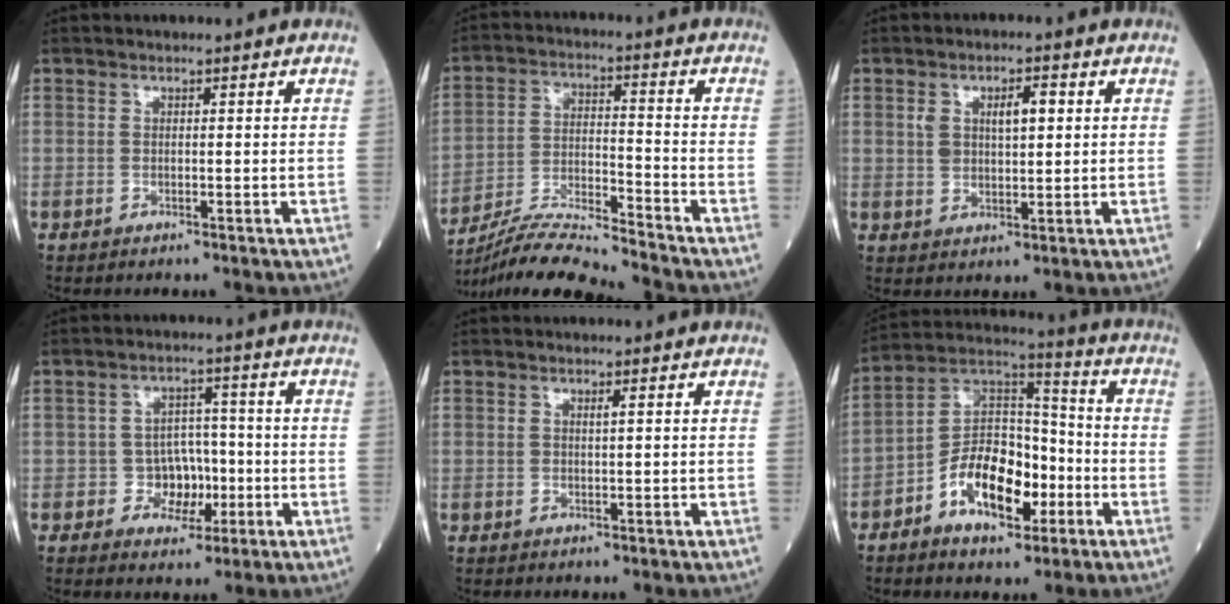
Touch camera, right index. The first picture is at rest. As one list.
[{"total": 11.5, "force": [-10.9, -1.5, 3.2], "torque": [-0.057, -0.002, -0.203]}, {"total": 5.3, "force": [1.6, 2.3, 4.5], "torque": [-0.081, 0.011, 0.032]}, {"total": 5.2, "force": [-1.3, 4.5, 2.2], "torque": [-0.019, 0.015, -0.018]}, {"total": 0.9, "force": [0.5, 0.1, 0.8], "torque": [-0.017, 0.001, 0.008]}, {"total": 13.1, "force": [-5.2, 6.6, 10.0], "torque": [-0.186, 0.023, -0.088]}]